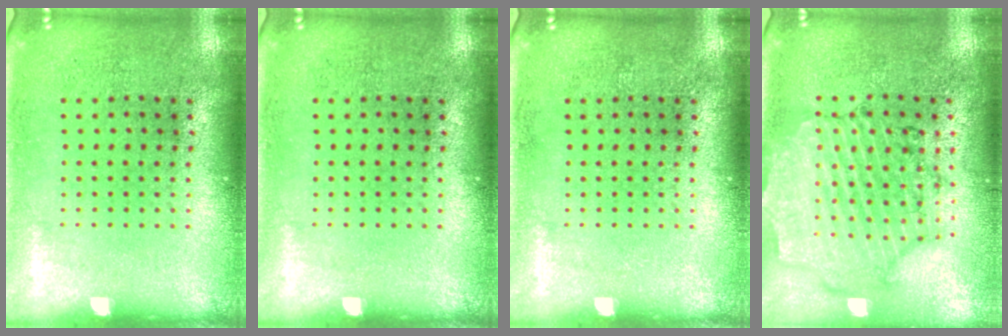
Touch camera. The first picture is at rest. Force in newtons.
{"total": 0.0}
{"total": 0.0}
{"total": 1.6, "press": 1.6, "slide": 0.3}